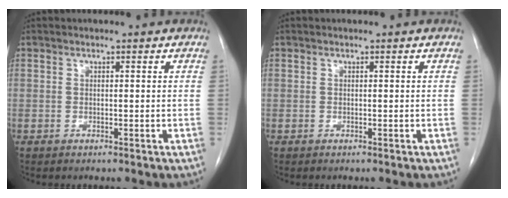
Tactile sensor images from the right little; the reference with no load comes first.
{"total": 0.0}